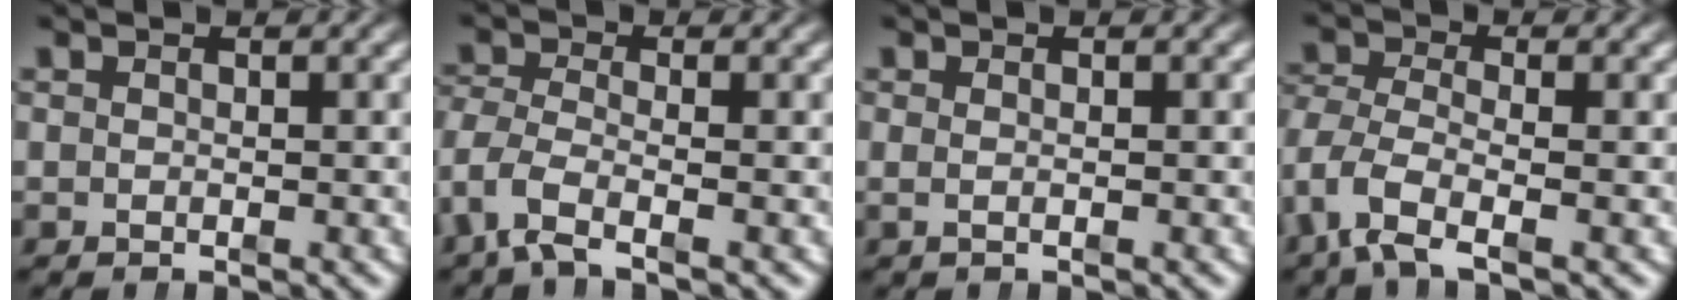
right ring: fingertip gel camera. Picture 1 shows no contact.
{"total": 3.7, "force": [-1.5, 2.1, 2.6], "torque": [-0.082, -0.029, -0.015]}
{"total": 0.8, "force": [0.0, -0.2, 0.8], "torque": [-0.012, -0.002, 0.001]}
{"total": 4.3, "force": [-1.4, 2.5, 3.2], "torque": [-0.101, -0.034, -0.011]}